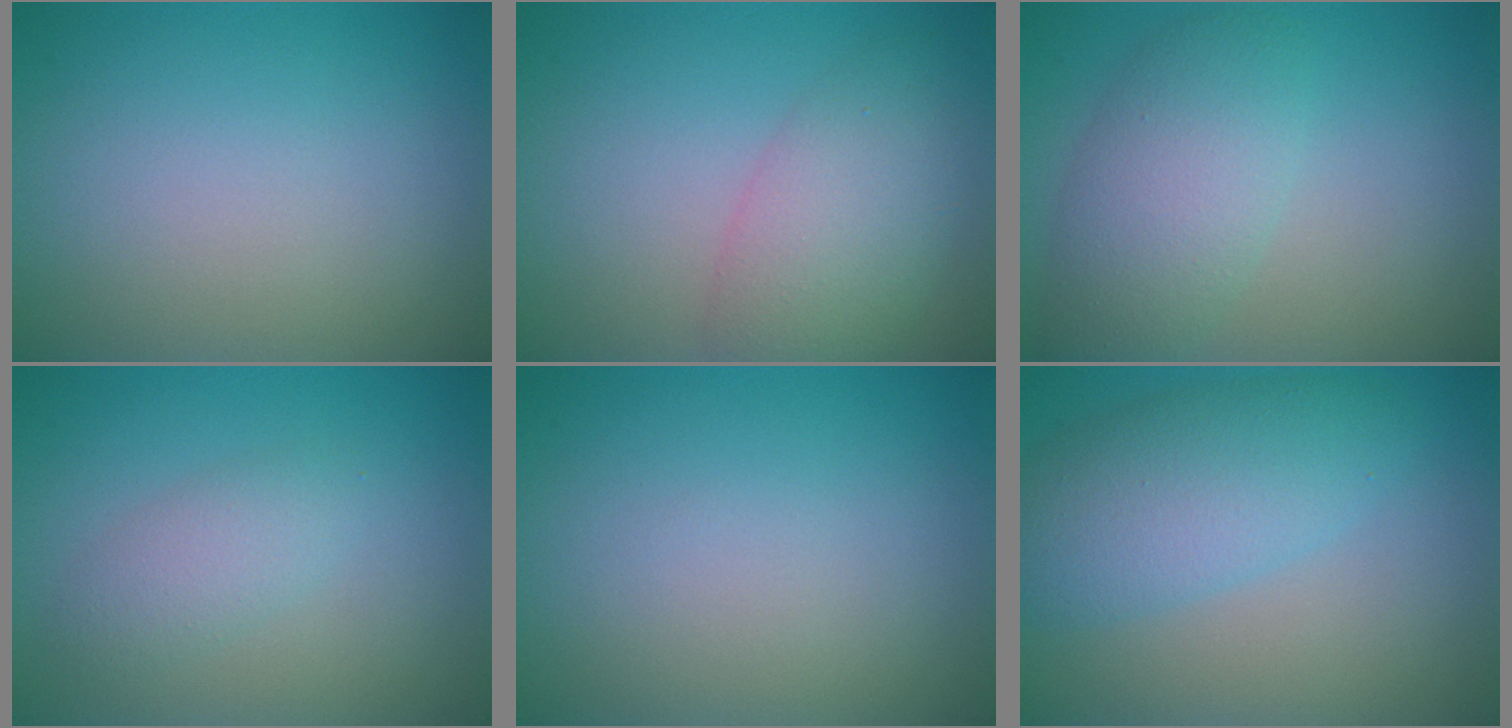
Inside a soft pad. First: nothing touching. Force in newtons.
{"total": 5.1, "press": 5.1, "slide": 0.2}
{"total": 5.0, "press": 5.0, "slide": 0.2}
{"total": 2.2, "press": 2.2, "slide": 0.1}
{"total": 0.0}
{"total": 5.4, "press": 5.4, "slide": 0.2}